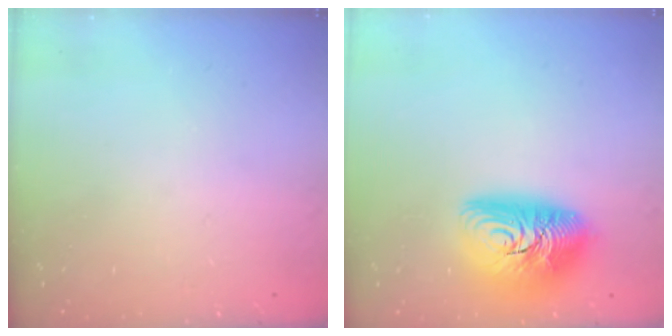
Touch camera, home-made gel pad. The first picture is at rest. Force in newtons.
{"total": 14.9, "press": 14.9, "slide": 1.2}